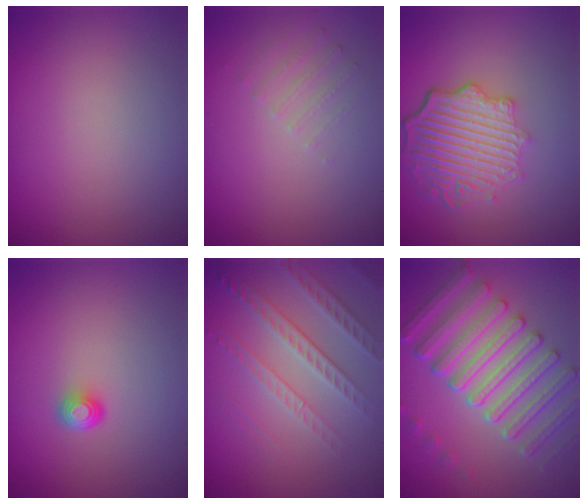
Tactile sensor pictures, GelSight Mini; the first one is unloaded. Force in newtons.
{"total": 1.1, "press": 0.7, "slide": 0.8}
{"total": 6.0, "press": 4.6, "slide": 3.8}
{"total": 1.5, "press": 1.1, "slide": 1.1}
{"total": 3.5, "press": 3.1, "slide": 1.6}
{"total": 7.7, "press": 6.1, "slide": 4.8}